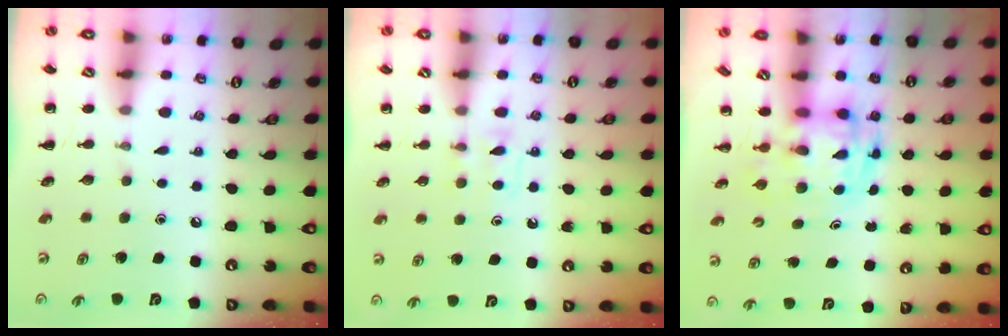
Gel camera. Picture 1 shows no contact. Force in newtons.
{"total": 5.3, "press": 5.0, "slide": 1.7}
{"total": 3.4, "press": 3.4, "slide": 0.6}